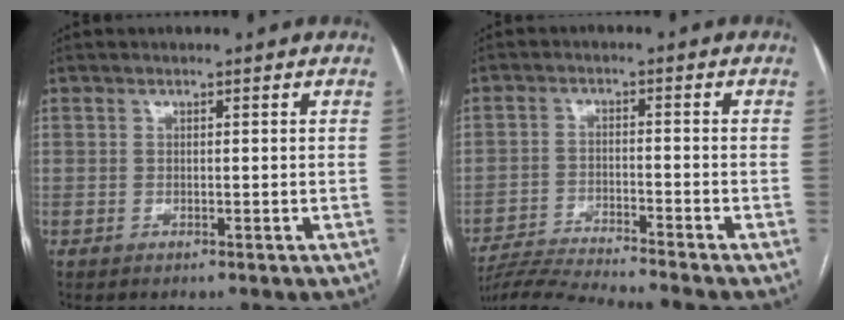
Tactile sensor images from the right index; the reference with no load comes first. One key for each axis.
{"total": 11.7, "fx": -10.8, "fy": -2.1, "fz": 3.7, "tx": -0.050, "ty": -0.016, "tz": -0.184}